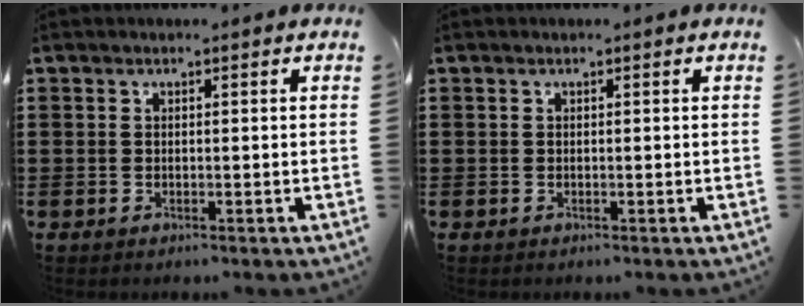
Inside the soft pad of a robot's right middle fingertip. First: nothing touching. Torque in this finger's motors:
{"motor_torque": [-0.13, -0.15, 0.05, 0.01]}